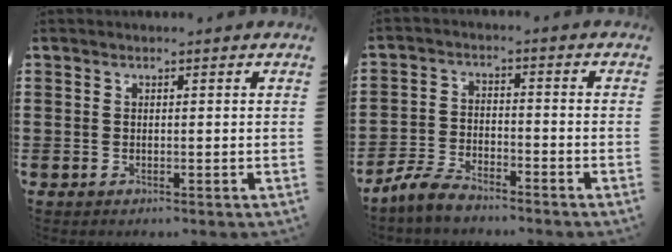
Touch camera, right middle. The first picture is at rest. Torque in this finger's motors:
{"motor_torque": [2.14, 0.00, 0.26, 0.07]}